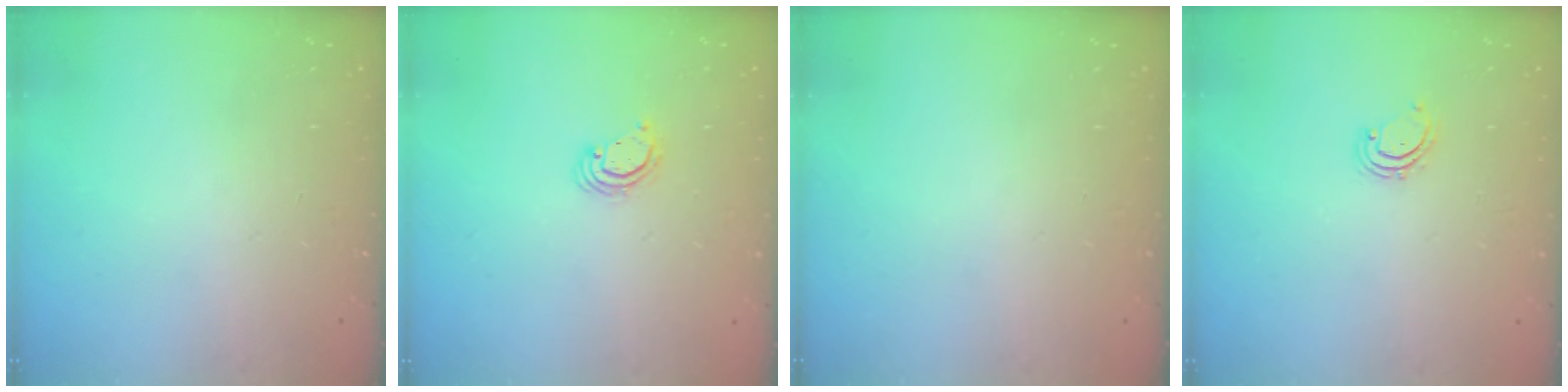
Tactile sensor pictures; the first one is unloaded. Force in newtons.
{"total": 2.2, "press": 2.2, "slide": 0.2}
{"total": 0.0}
{"total": 2.6, "press": 2.6, "slide": 0.3}